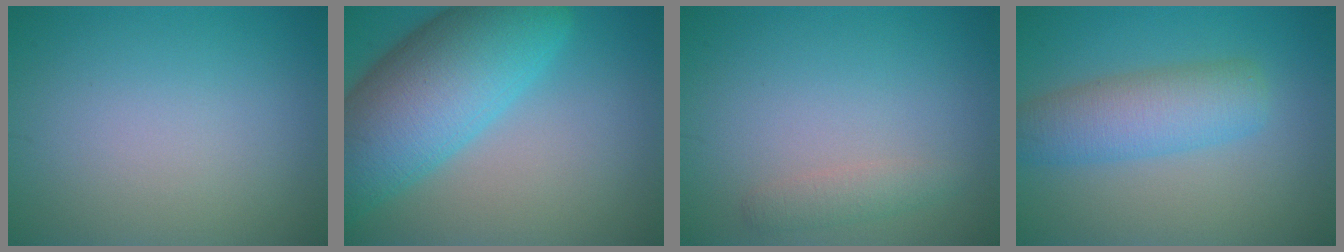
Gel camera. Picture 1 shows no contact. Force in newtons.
{"total": 11.8, "press": 11.8, "slide": 0.3}
{"total": 1.5, "press": 1.5, "slide": 0.0}
{"total": 5.1, "press": 5.1, "slide": 0.2}